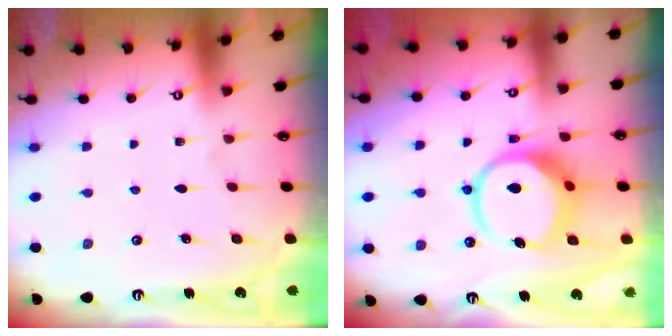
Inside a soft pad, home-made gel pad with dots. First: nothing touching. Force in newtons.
{"total": 11.6, "press": 11.5, "slide": 1.3}